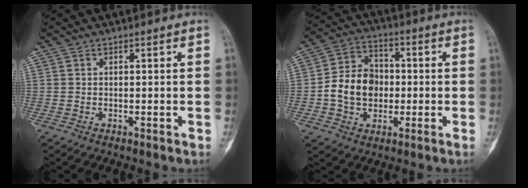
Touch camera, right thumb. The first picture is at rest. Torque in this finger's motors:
{"motor_torque": [1.48, 1.62, 0.45, -0.38, 0.06]}